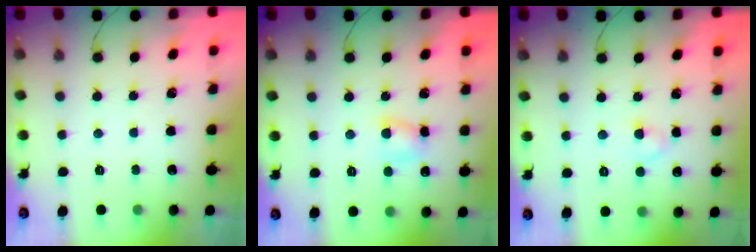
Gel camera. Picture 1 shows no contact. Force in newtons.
{"total": 4.9, "press": 4.8, "slide": 0.6}
{"total": 2.7, "press": 2.4, "slide": 1.2}